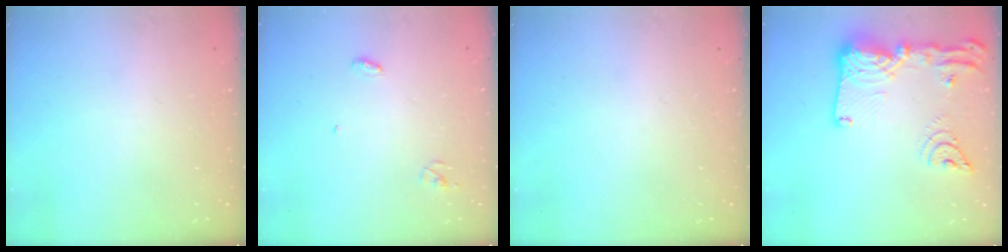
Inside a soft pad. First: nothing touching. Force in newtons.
{"total": 3.4, "press": 3.4, "slide": 0.3}
{"total": 0.0}
{"total": 21.3, "press": 21.2, "slide": 2.4}